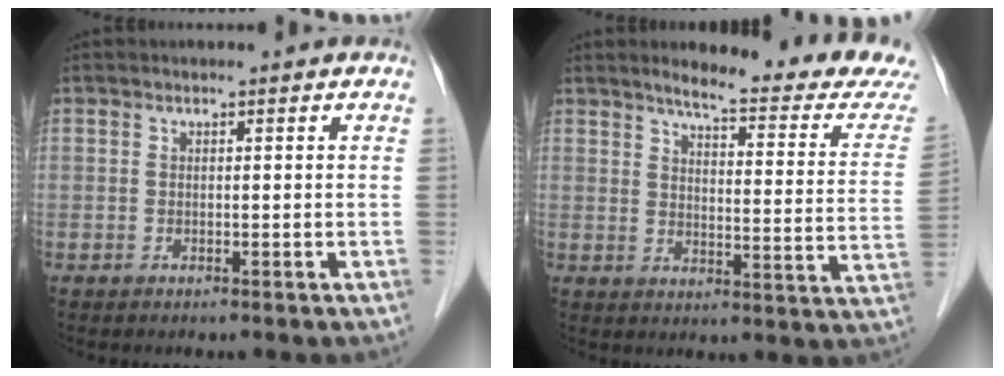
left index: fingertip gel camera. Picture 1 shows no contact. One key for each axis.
{"total": 16.7, "fx": 15.4, "fy": 0.6, "fz": 6.5, "tx": -0.080, "ty": -0.066, "tz": 0.177}